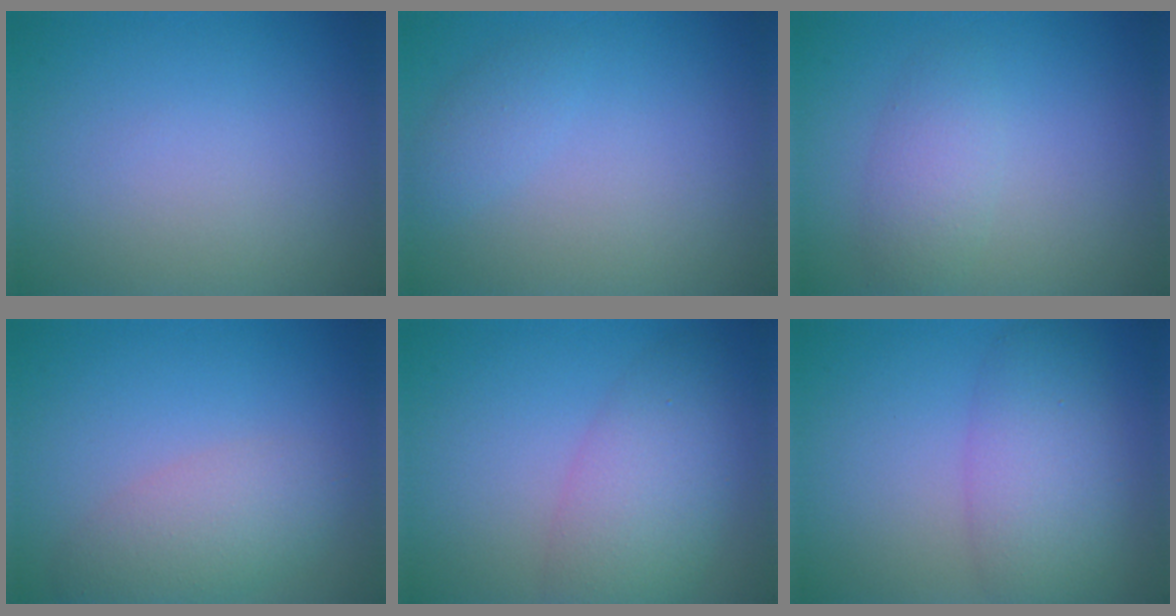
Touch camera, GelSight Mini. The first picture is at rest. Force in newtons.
{"total": 1.3, "press": 1.3, "slide": 0.1}
{"total": 2.4, "press": 2.4, "slide": 0.1}
{"total": 3.8, "press": 3.8, "slide": 0.3}
{"total": 5.3, "press": 5.3, "slide": 0.2}
{"total": 5.7, "press": 5.7, "slide": 0.1}